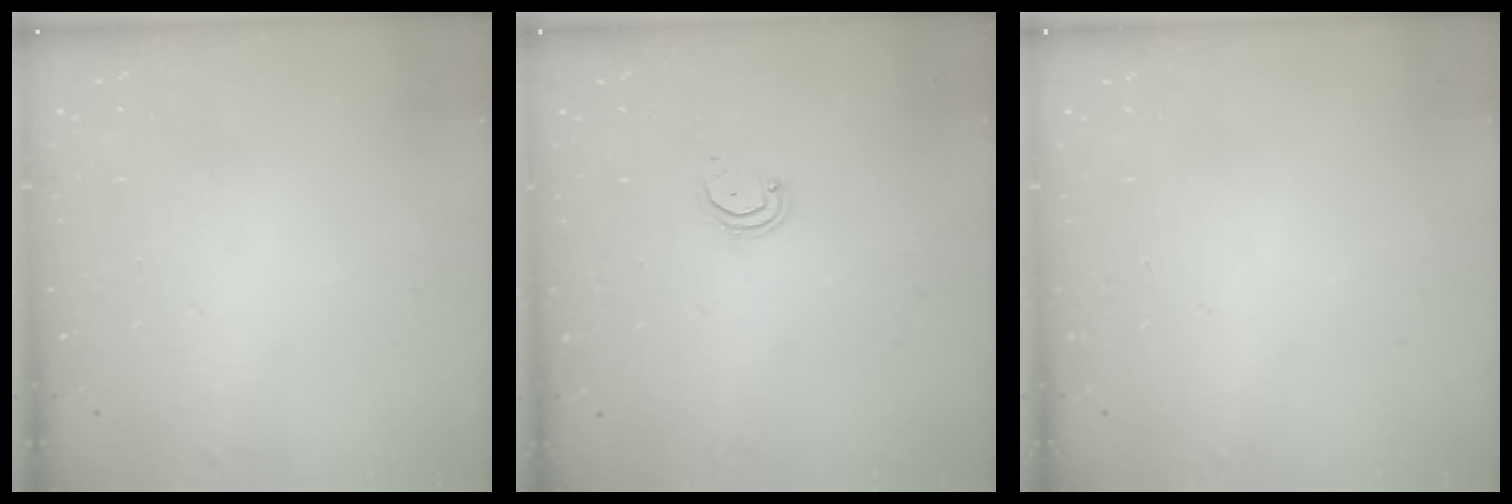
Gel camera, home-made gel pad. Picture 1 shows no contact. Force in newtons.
{"total": 2.6, "press": 2.6, "slide": 0.2}
{"total": 0.0}